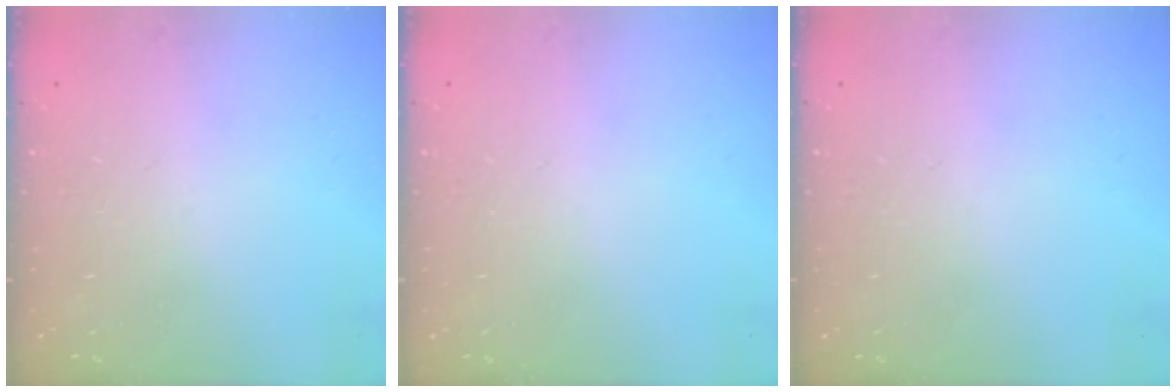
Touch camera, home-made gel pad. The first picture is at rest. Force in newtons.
{"total": 0.0}
{"total": 0.0}